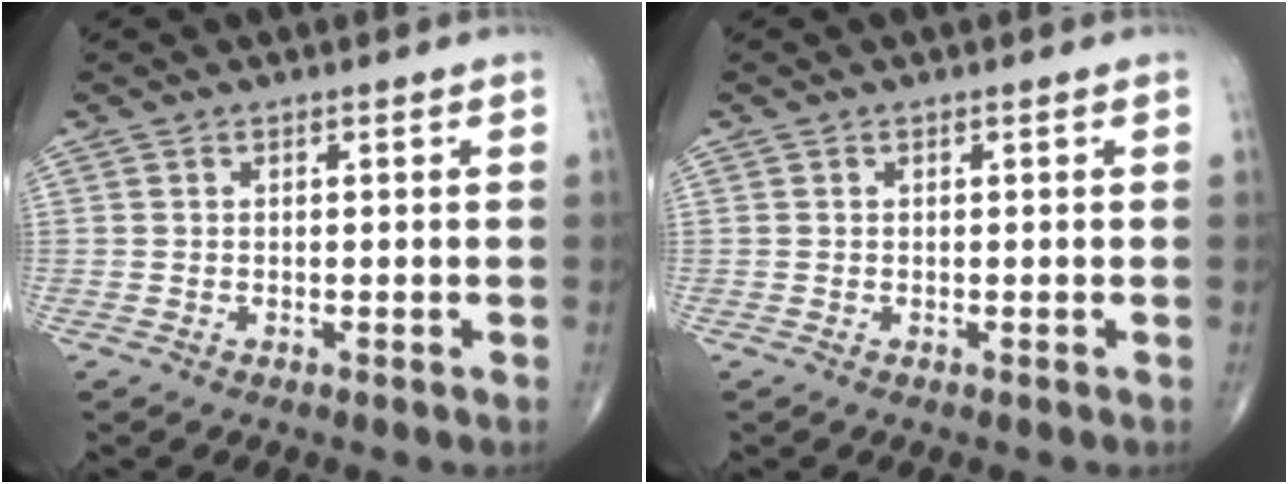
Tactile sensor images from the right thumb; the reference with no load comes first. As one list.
[{"total": 0.0}]